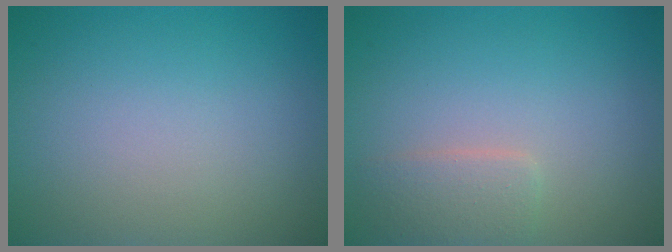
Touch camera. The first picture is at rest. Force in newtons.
{"total": 2.0, "press": 2.0, "slide": 0.1}